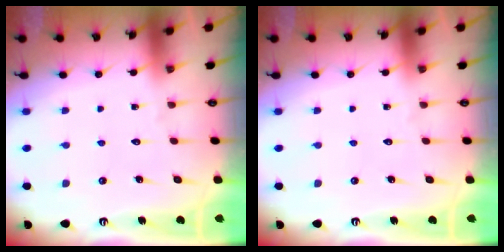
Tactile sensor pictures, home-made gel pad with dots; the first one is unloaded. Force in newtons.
{"total": 0.0}